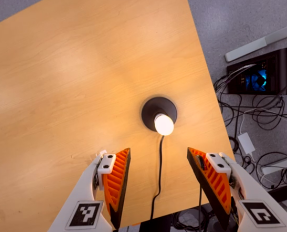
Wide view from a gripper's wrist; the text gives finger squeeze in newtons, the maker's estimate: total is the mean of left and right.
{"total": 0.0}